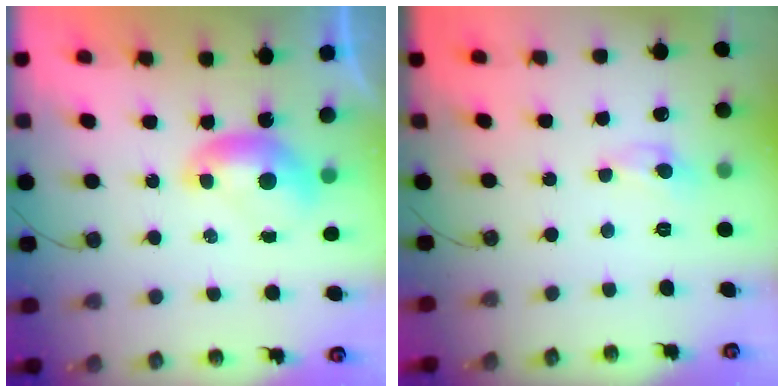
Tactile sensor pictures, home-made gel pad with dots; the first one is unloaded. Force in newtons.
{"total": 0.0}